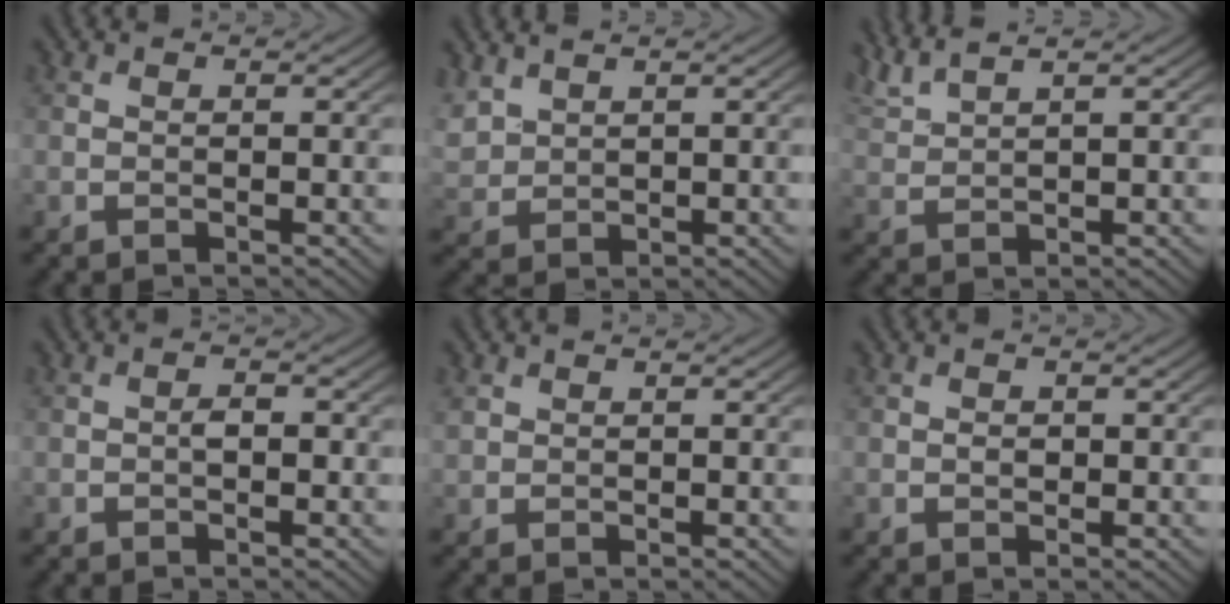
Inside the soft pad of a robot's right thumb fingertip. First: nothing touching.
{"total": 3.6, "force": [2.5, 1.9, 1.8], "torque": [-0.057, 0.005, 0.058]}
{"total": 4.3, "force": [3.5, 0.7, 2.4], "torque": [-0.056, 0.016, 0.074]}
{"total": 1.5, "force": [-0.3, 0.7, 1.2], "torque": [-0.021, 0.006, -0.008]}
{"total": 1.1, "force": [0.7, 0.8, 0.3], "torque": [-0.011, 0.000, 0.018]}
{"total": 1.0, "force": [-0.1, 0.8, 0.6], "torque": [-0.011, -0.003, -0.003]}